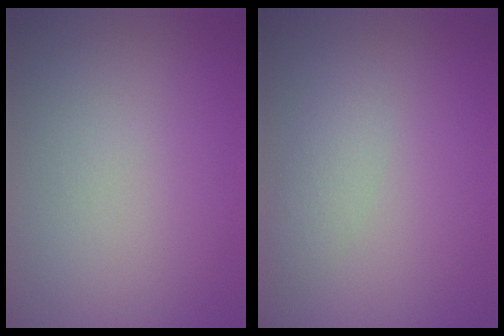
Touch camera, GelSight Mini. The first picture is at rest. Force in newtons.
{"total": 1.8, "press": 1.8, "slide": 0.1}